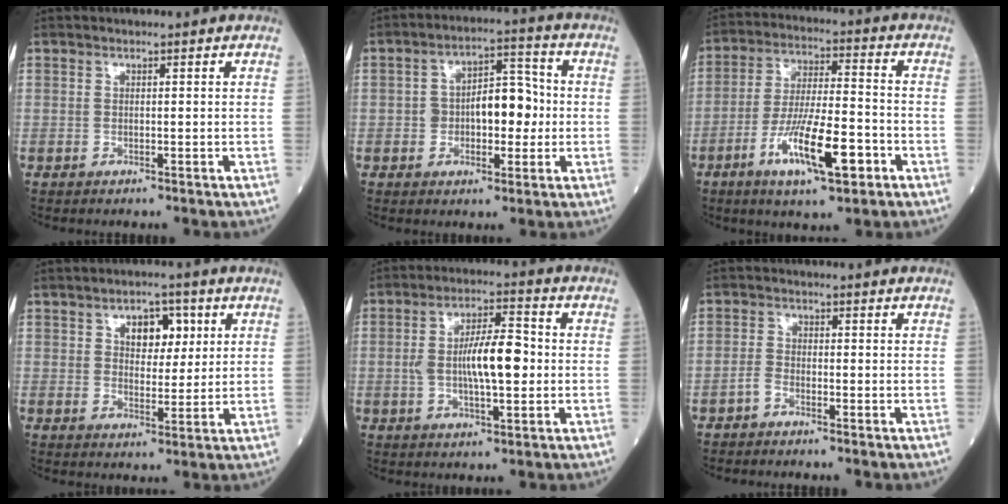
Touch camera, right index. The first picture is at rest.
{"total": 8.5, "force": [-0.6, 4.3, 7.4], "torque": [-0.117, 0.030, -0.008]}
{"total": 12.7, "force": [-5.5, 2.3, 11.1], "torque": [-0.207, -0.007, -0.096]}
{"total": 5.8, "force": [2.2, 3.4, 4.1], "torque": [-0.058, 0.012, 0.036]}
{"total": 9.5, "force": [-0.4, 2.7, 9.1], "torque": [-0.166, 0.014, -0.007]}
{"total": 1.7, "force": [-1.3, 0.7, 0.8], "torque": [-0.016, 0.004, -0.028]}